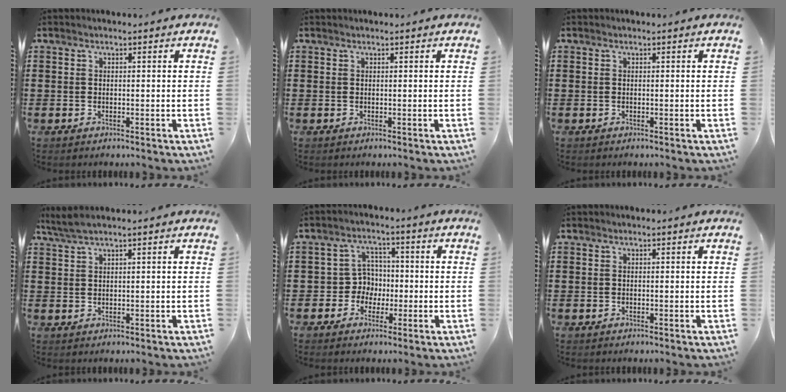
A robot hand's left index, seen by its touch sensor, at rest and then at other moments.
{"total": 0.0}
{"total": 0.0}
{"total": 2.4, "force": [1.7, 0.2, 1.7], "torque": [-0.036, 0.001, 0.031]}
{"total": 4.9, "force": [-1.1, 4.6, 1.4], "torque": [-0.044, 0.014, -0.024]}
{"total": 0.0}